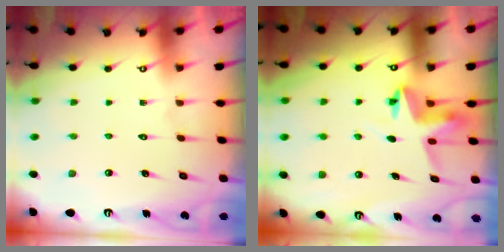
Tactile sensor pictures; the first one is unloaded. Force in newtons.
{"total": 5.2, "press": 5.2, "slide": 0.2}